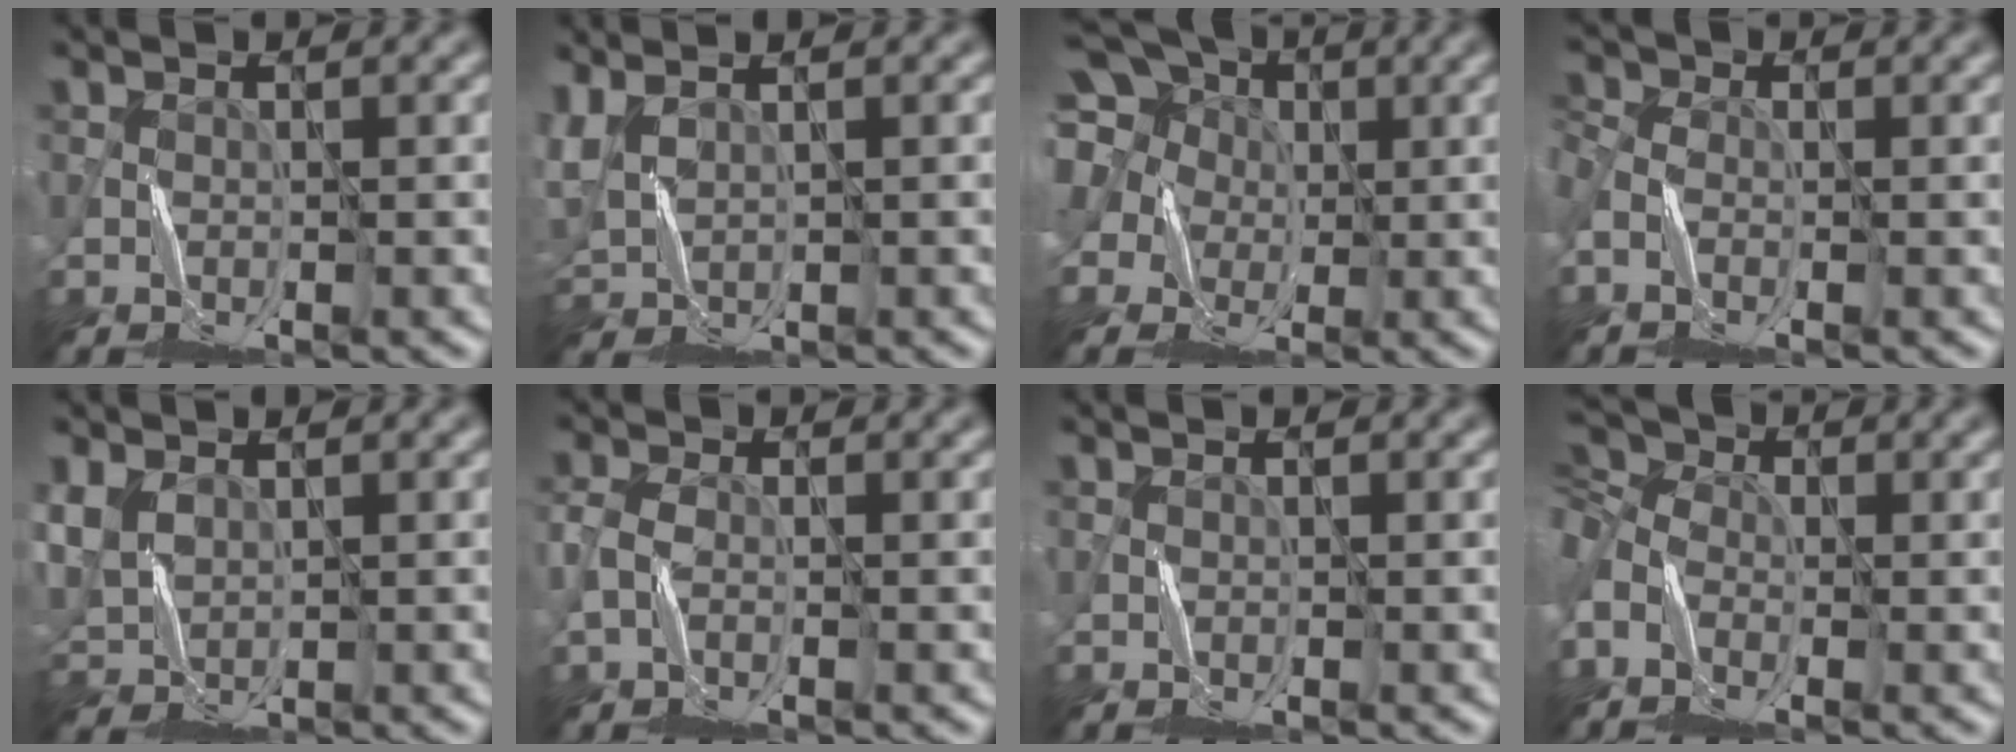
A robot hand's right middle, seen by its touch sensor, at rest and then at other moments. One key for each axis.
{"total": 3.4, "fx": 1.9, "fy": 1.7, "fz": 2.3, "tx": -0.075, "ty": 0.009, "tz": 0.044}
{"total": 13.1, "fx": 6.0, "fy": 10.1, "fz": 5.8, "tx": -0.164, "ty": 0.042, "tz": 0.092}
{"total": 2.8, "fx": -0.8, "fy": 2.1, "fz": 1.7, "tx": -0.040, "ty": 0.009, "tz": -0.017}
{"total": 3.3, "fx": 1.4, "fy": 2.3, "fz": 2.0, "tx": -0.064, "ty": 0.001, "tz": 0.034}
{"total": 1.6, "fx": -0.7, "fy": 0.7, "fz": 1.2, "tx": -0.031, "ty": 0.005, "tz": -0.017}
{"total": 0.0}
{"total": 6.4, "fx": -1.1, "fy": 5.0, "fz": 3.8, "tx": -0.095, "ty": 0.018, "tz": -0.037}